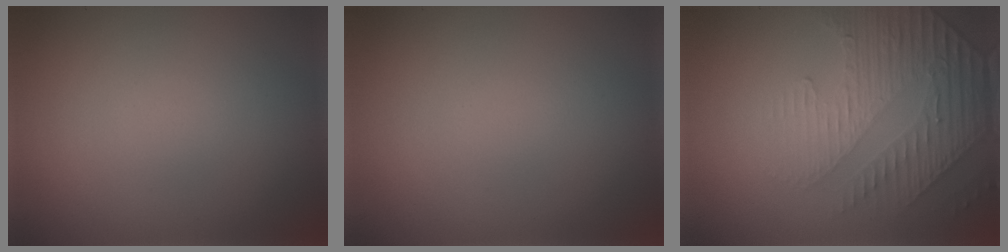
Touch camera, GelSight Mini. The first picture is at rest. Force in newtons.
{"total": 0.0}
{"total": 4.9, "press": 3.3, "slide": 3.6}